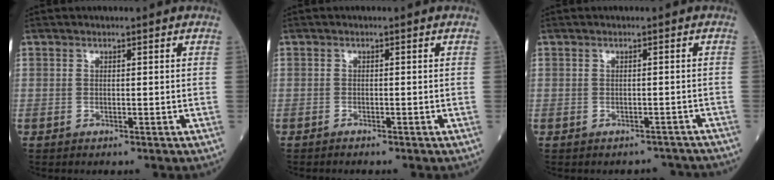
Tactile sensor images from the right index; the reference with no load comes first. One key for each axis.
{"total": 0.6, "fx": -0.6, "fy": -0.1, "fz": 0.1, "tx": -0.005, "ty": -0.001, "tz": -0.012}
{"total": 3.5, "fx": -3.3, "fy": 1.3, "fz": -0.1, "tx": 0.008, "ty": 0.004, "tz": -0.035}